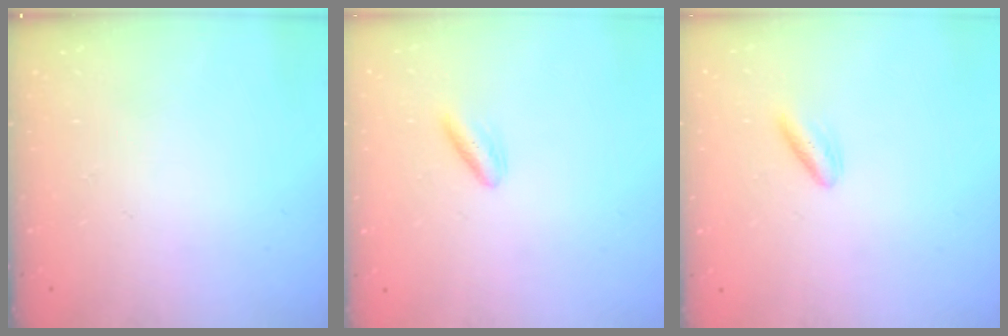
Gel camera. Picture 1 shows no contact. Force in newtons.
{"total": 2.8, "press": 2.5, "slide": 1.3}
{"total": 2.8, "press": 2.5, "slide": 1.3}